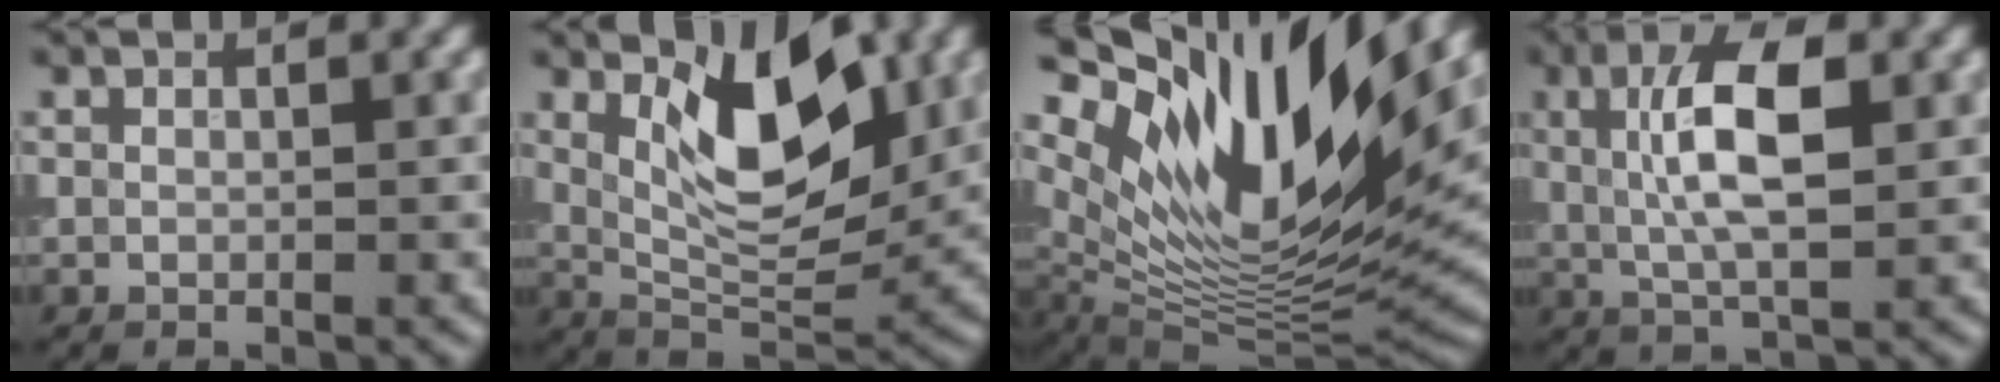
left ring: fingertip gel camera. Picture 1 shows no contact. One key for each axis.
{"total": 7.9, "fx": 2.5, "fy": 3.2, "fz": 6.8, "tx": -0.110, "ty": -0.007, "tz": 0.042}
{"total": 16.5, "fx": 8.9, "fy": 5.2, "fz": 12.8, "tx": -0.248, "ty": 0.019, "tz": 0.160}
{"total": 6.9, "fx": 1.3, "fy": 2.4, "fz": 6.3, "tx": -0.111, "ty": 0.010, "tz": 0.019}